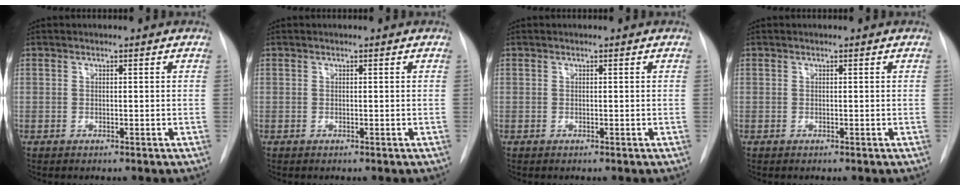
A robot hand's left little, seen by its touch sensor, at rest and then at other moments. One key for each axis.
{"total": 0.0}
{"total": 0.0}
{"total": 0.0}